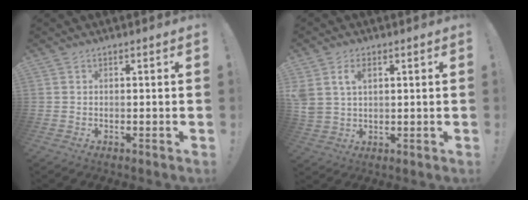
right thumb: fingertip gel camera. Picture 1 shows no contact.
{"total": 6.1, "force": [2.5, 4.1, 3.7], "torque": [-0.078, 0.000, 0.049]}